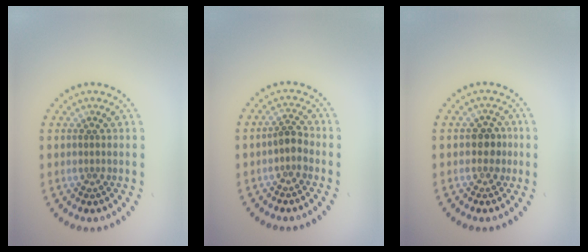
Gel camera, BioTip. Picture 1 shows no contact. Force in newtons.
{"total": 1.7, "press": 1.5, "slide": 0.8}
{"total": 1.8, "press": 1.7, "slide": 0.6}